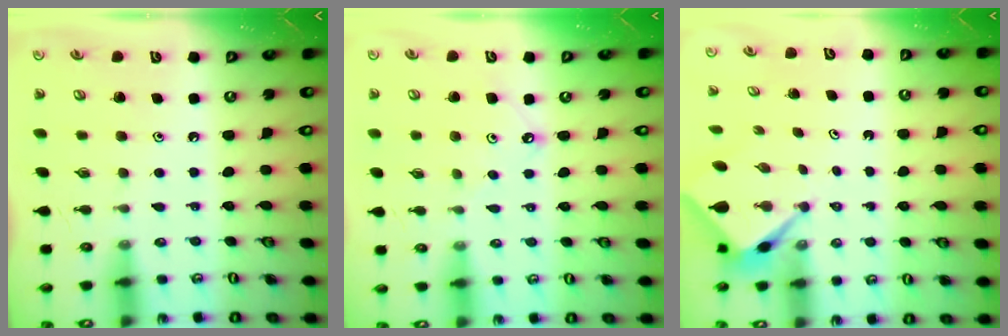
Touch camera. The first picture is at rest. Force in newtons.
{"total": 4.5, "press": 4.5, "slide": 0.2}
{"total": 2.6, "press": 2.6, "slide": 0.1}